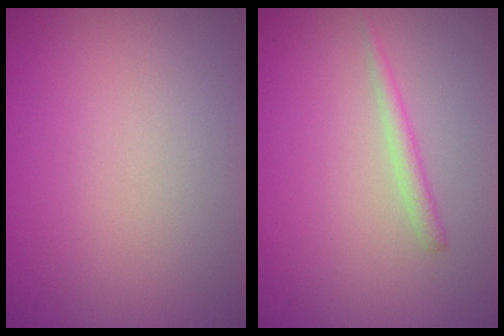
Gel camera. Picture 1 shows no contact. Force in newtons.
{"total": 1.2, "press": 1.2, "slide": 0.1}